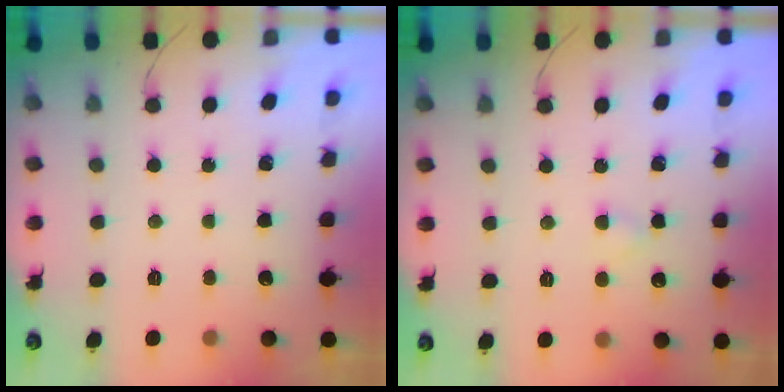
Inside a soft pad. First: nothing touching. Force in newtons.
{"total": 1.6, "press": 1.4, "slide": 0.7}